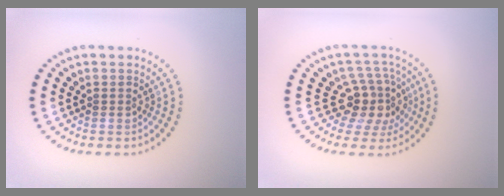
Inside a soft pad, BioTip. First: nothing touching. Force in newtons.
{"total": 4.1, "press": 3.1, "slide": 2.7}